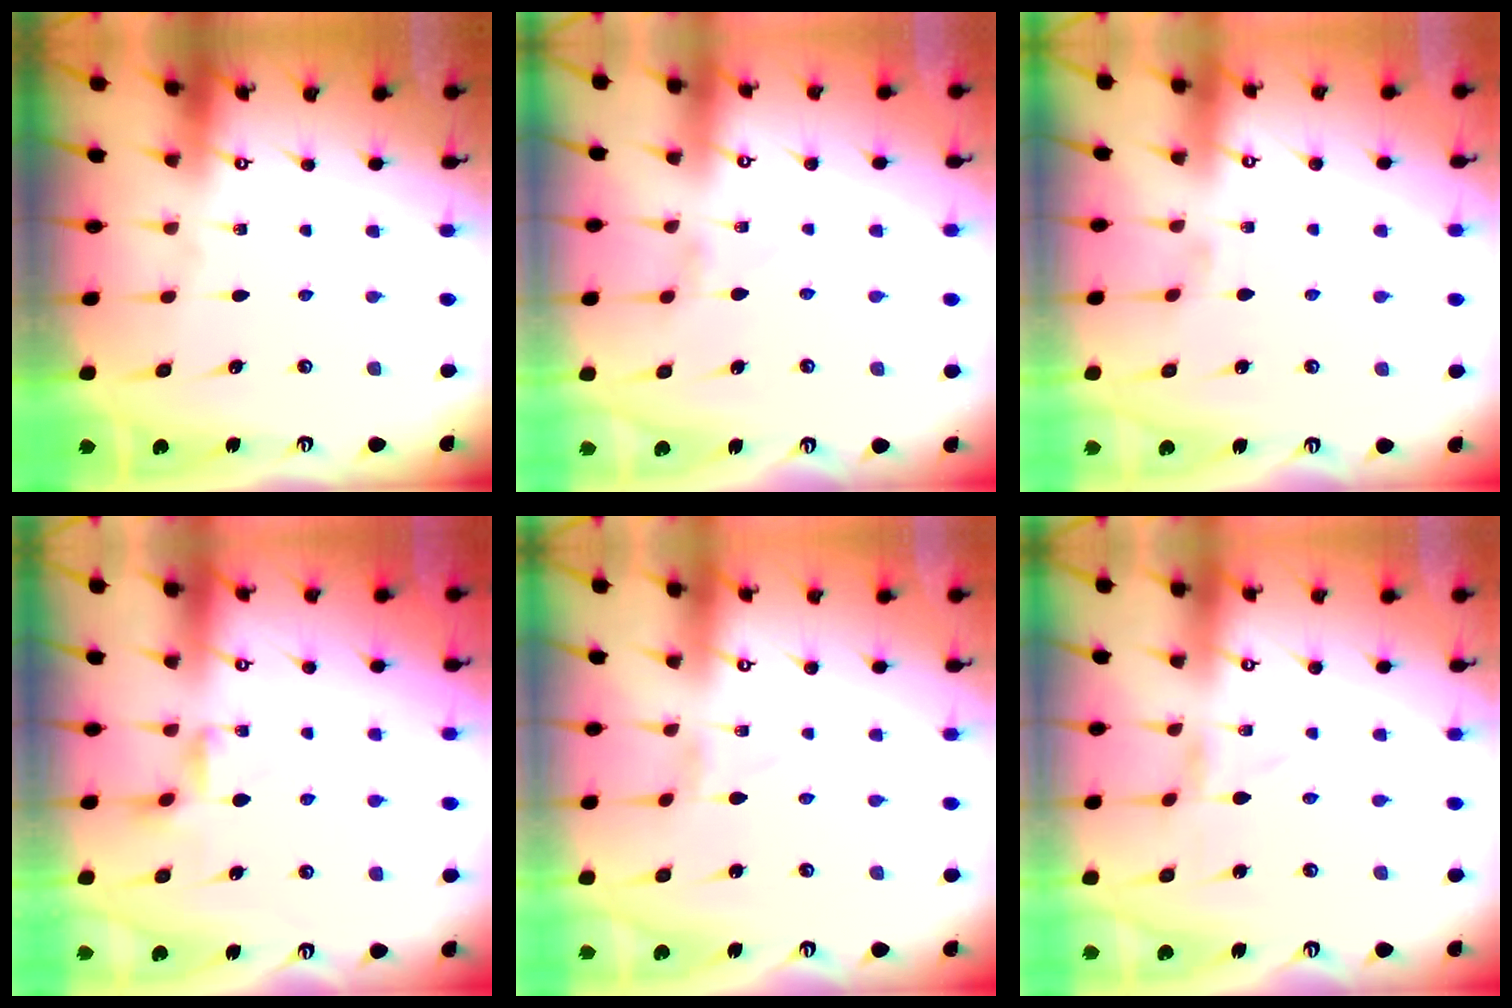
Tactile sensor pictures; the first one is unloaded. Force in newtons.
{"total": 1.8, "press": 1.8, "slide": 0.4}
{"total": 0.0}
{"total": 2.3, "press": 2.3, "slide": 0.5}
{"total": 1.1, "press": 1.1, "slide": 0.1}
{"total": 0.0}